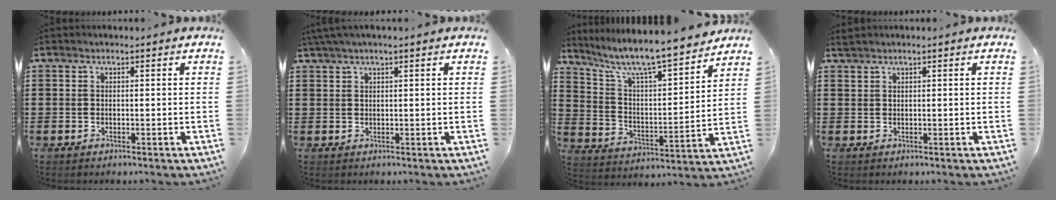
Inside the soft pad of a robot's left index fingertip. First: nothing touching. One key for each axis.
{"total": 1.8, "fx": 1.2, "fy": -0.1, "fz": 1.3, "tx": -0.026, "ty": -0.001, "tz": 0.023}
{"total": 7.8, "fx": 6.8, "fy": 0.5, "fz": 3.7, "tx": -0.103, "ty": -0.051, "tz": 0.110}
{"total": 1.0, "fx": 0.9, "fy": 0.1, "fz": 0.3, "tx": -0.009, "ty": -0.001, "tz": 0.018}